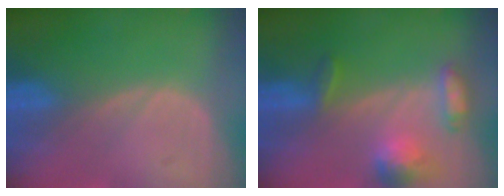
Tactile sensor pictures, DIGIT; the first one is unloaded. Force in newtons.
{"total": 6.2, "press": 6.1, "slide": 0.8}